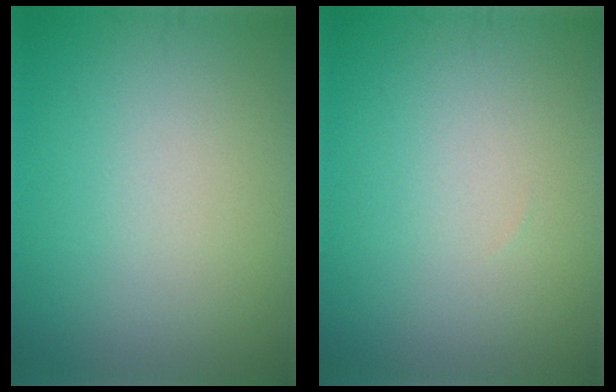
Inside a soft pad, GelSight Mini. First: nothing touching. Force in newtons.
{"total": 0.0}